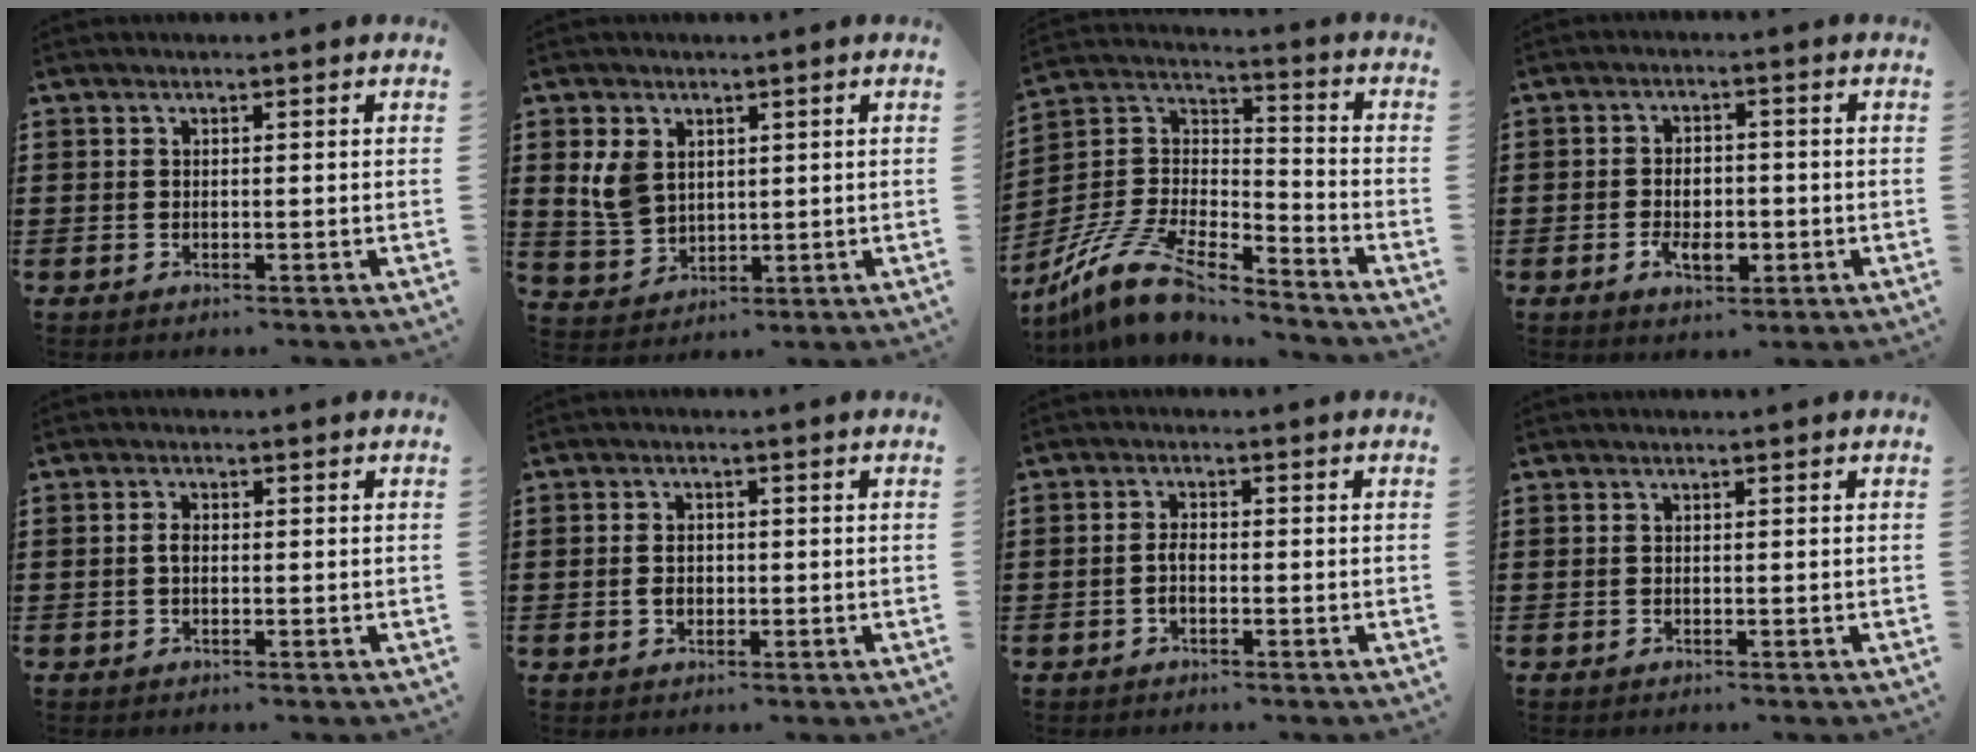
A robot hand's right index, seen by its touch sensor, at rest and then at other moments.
{"total": 5.6, "force": [2.0, 4.3, 3.0], "torque": [-0.087, 0.010, 0.036]}
{"total": 12.5, "force": [-10.7, 3.0, 5.8], "torque": [-0.138, 0.020, -0.218]}
{"total": 4.7, "force": [-1.2, 2.6, 3.8], "torque": [-0.067, -0.004, -0.023]}
{"total": 1.5, "force": [-0.1, 0.8, 1.3], "torque": [-0.026, 0.004, -0.003]}
{"total": 2.4, "force": [-0.3, 1.7, 1.8], "torque": [-0.038, 0.003, -0.005]}
{"total": 2.2, "force": [-0.7, 1.1, 1.8], "torque": [-0.044, -0.003, -0.014]}
{"total": 0.0}